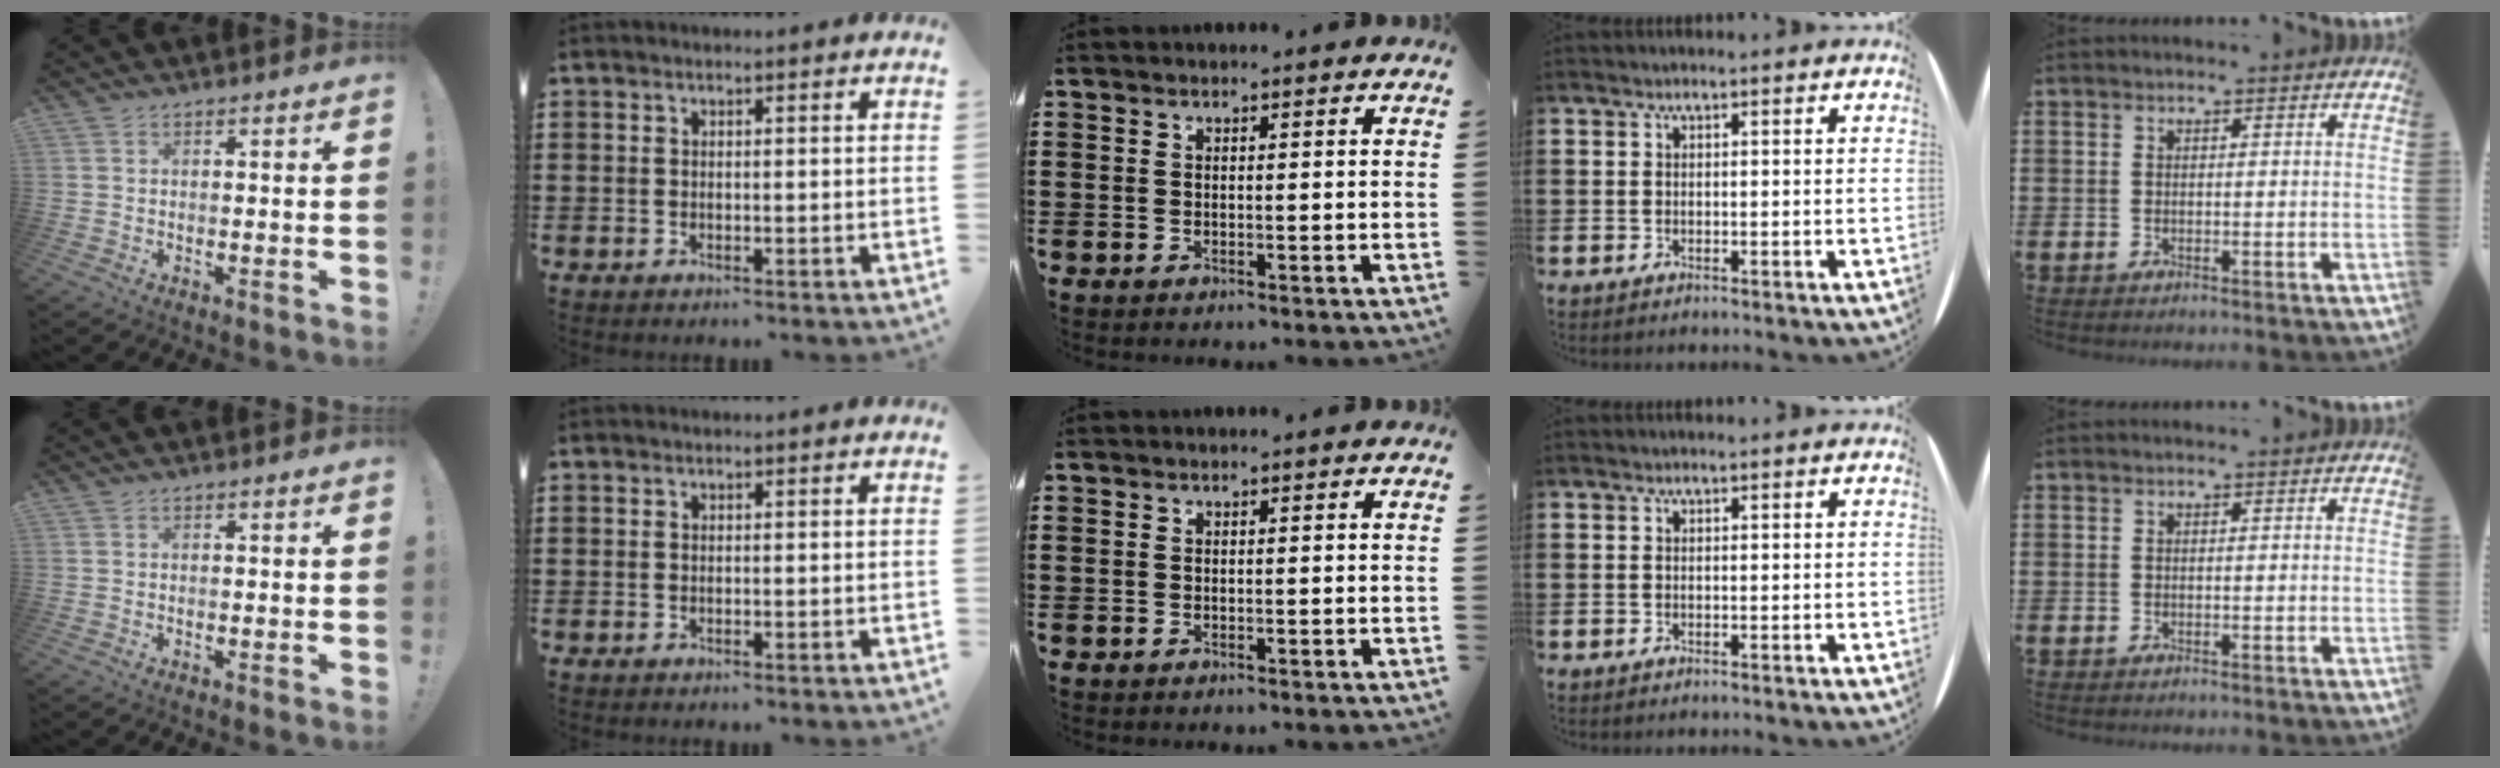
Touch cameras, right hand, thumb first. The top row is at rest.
{}